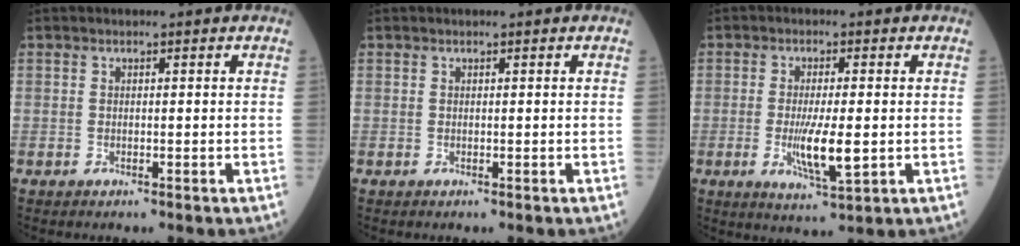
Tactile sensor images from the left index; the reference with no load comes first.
{"total": 0.0}
{"total": 6.8, "force": [-1.1, 1.1, 6.6], "torque": [-0.128, -0.015, -0.016]}